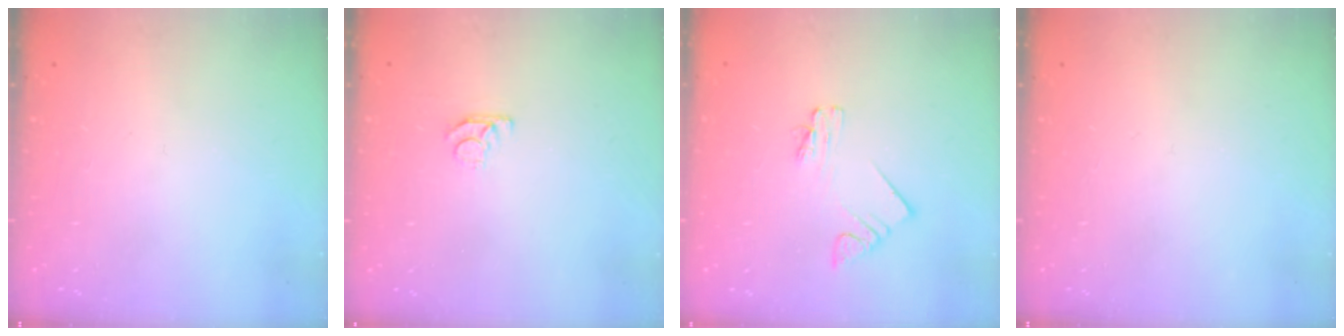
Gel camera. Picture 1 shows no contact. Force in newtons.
{"total": 4.6, "press": 4.6, "slide": 0.3}
{"total": 1.9, "press": 1.9, "slide": 0.1}
{"total": 0.0}